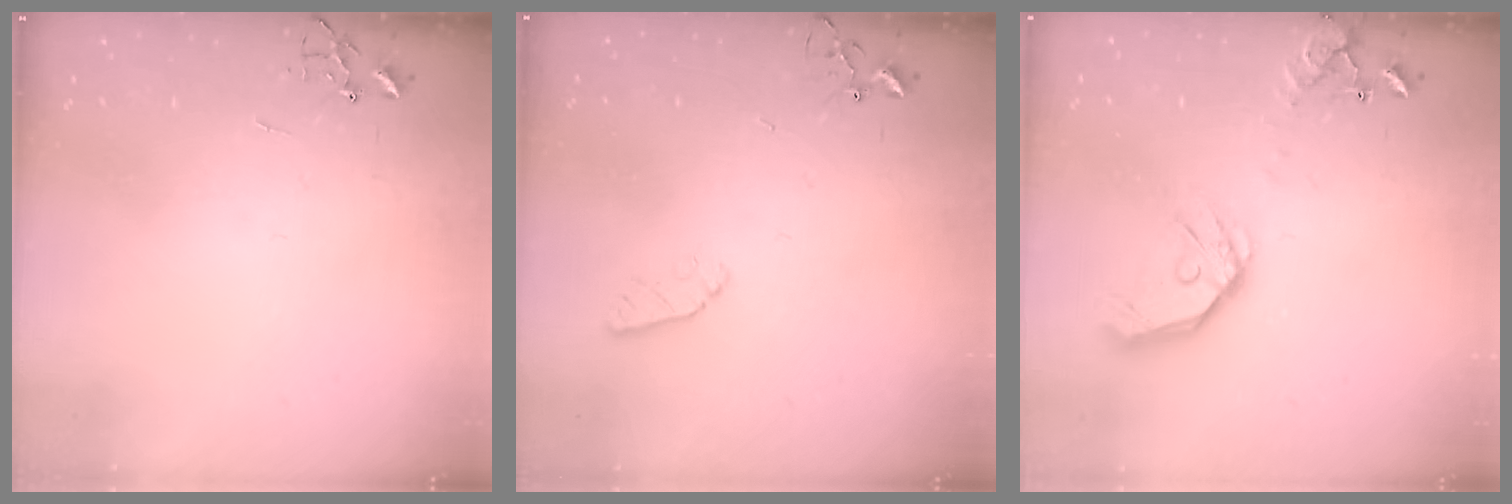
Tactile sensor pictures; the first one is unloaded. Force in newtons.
{"total": 5.6, "press": 5.5, "slide": 1.0}
{"total": 16.8, "press": 16.6, "slide": 2.9}